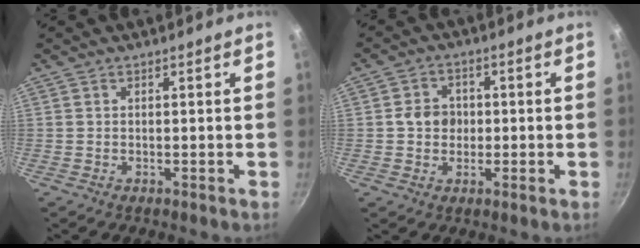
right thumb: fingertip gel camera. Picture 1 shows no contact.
{"total": 5.1, "force": [-0.1, 4.5, 2.5], "torque": [-0.015, 0.008, -0.008]}